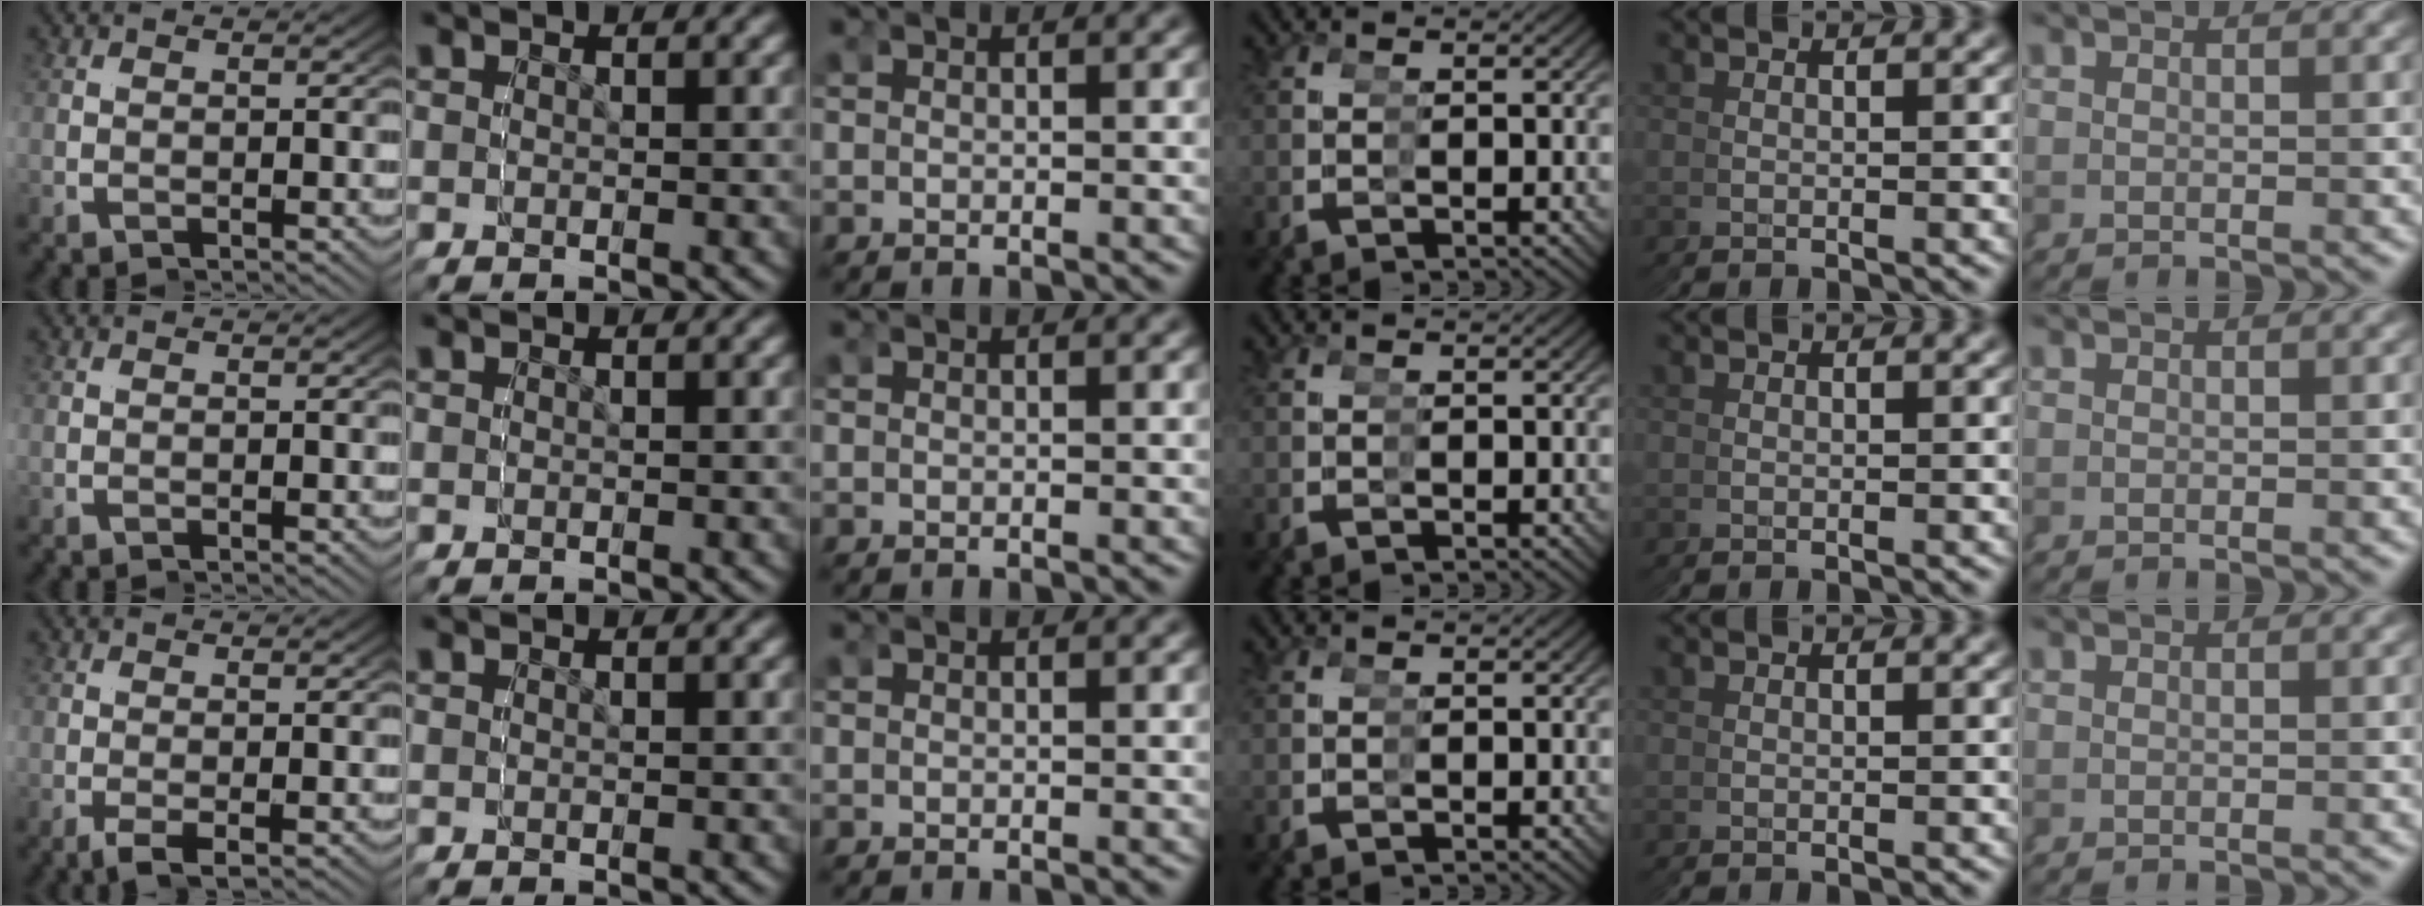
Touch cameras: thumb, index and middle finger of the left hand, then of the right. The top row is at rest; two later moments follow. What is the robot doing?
{"motion": "grasp_and_lifting", "object": "condiment"}